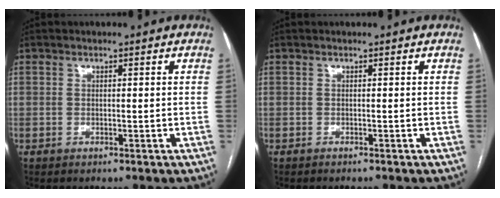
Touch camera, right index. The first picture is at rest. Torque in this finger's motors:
{"motor_torque": [0.04, 0.04, 0.05, 0.01]}